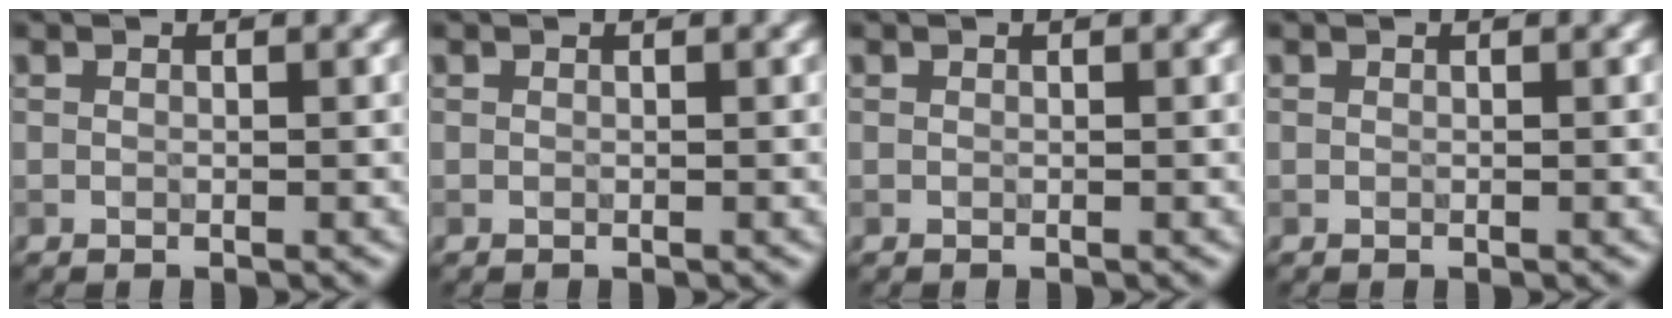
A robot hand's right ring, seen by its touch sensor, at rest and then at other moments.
{"total": 0.0}
{"total": 0.0}
{"total": 0.0}